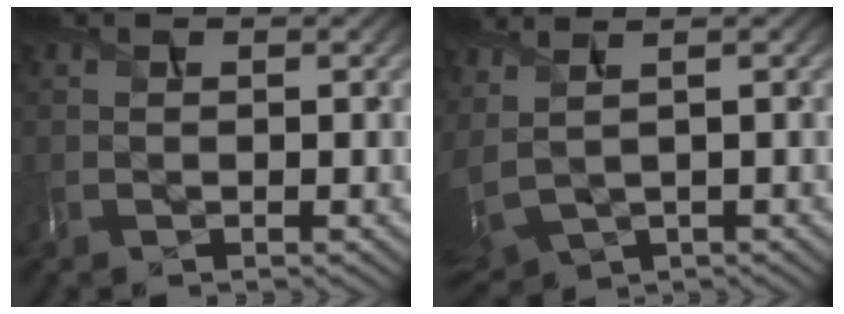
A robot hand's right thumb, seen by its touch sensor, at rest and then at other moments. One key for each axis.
{"total": 5.7, "fx": 2.5, "fy": 3.0, "fz": 4.2, "tx": -0.142, "ty": 0.011, "tz": 0.066}